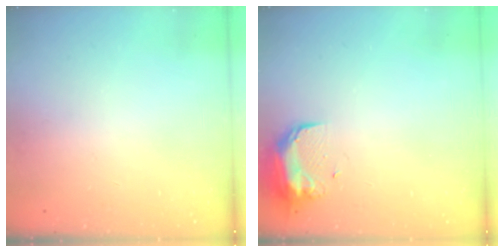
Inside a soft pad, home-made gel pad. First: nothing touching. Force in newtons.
{"total": 9.2, "press": 9.2, "slide": 0.6}